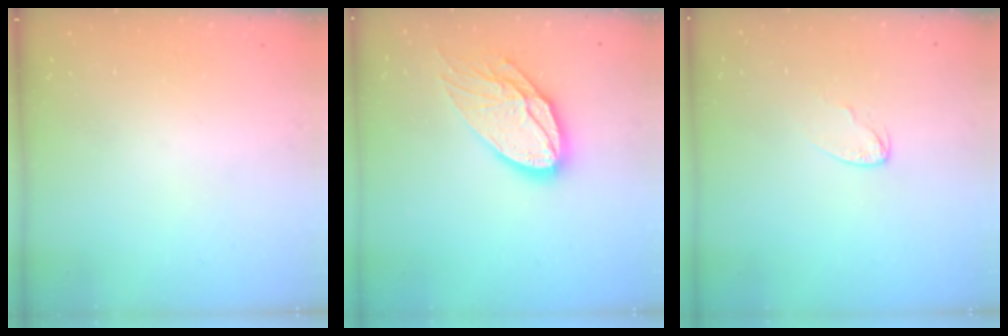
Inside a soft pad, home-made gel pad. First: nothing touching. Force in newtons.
{"total": 16.0, "press": 15.9, "slide": 1.5}
{"total": 3.7, "press": 3.7, "slide": 0.4}